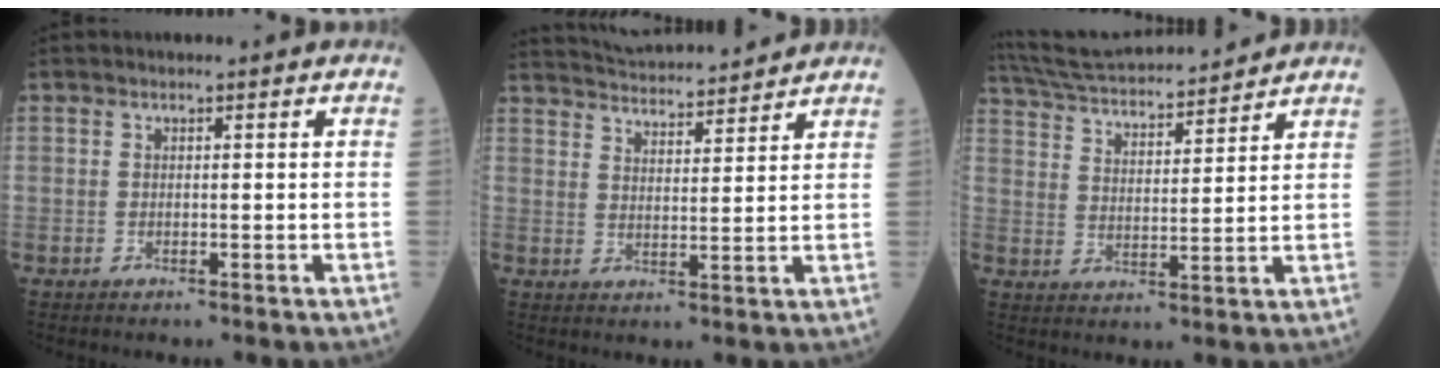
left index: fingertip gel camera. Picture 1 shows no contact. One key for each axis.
{"total": 14.0, "fx": 13.4, "fy": 1.4, "fz": 3.9, "tx": -0.074, "ty": 0.025, "tz": 0.203}
{"total": 16.5, "fx": 15.5, "fy": 1.7, "fz": 5.4, "tx": -0.103, "ty": 0.030, "tz": 0.252}